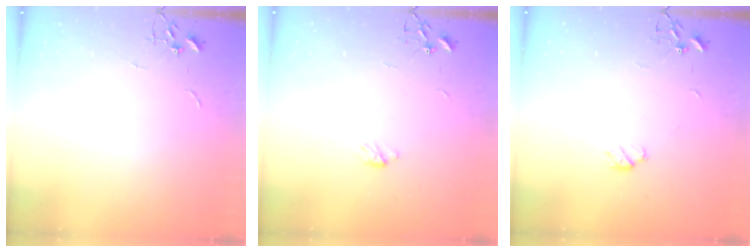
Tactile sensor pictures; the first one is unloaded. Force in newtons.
{"total": 2.9, "press": 2.9, "slide": 0.4}
{"total": 4.6, "press": 4.6, "slide": 0.7}